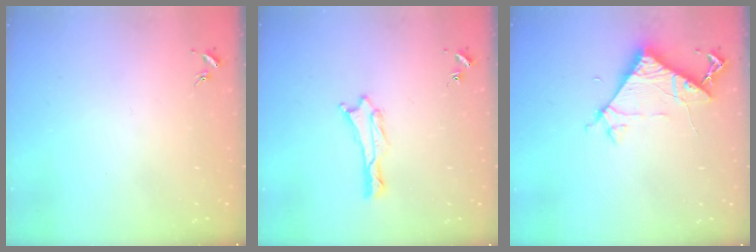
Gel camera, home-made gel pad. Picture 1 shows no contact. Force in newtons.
{"total": 0.8, "press": 0.8, "slide": 0.2}
{"total": 6.6, "press": 6.6, "slide": 0.4}